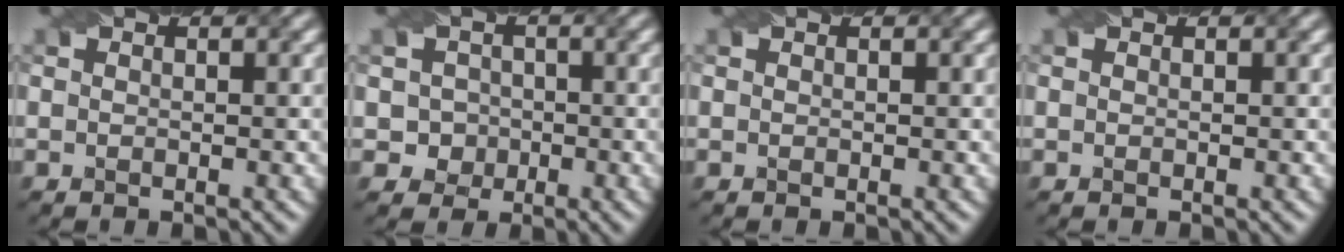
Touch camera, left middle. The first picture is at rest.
{"total": 2.5, "force": [-0.3, 2.5, 0.5], "torque": [0.007, 0.001, -0.004]}
{"total": 0.0}
{"total": 0.0}